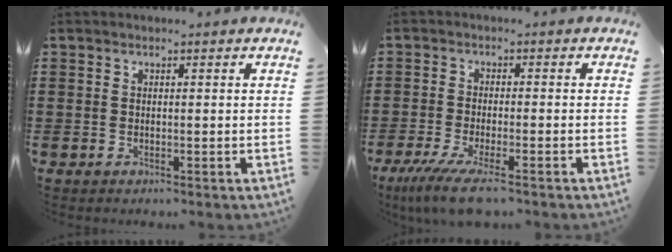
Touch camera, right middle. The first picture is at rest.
{"total": 5.9, "force": [-4.2, 0.5, 4.1], "torque": [-0.094, -0.021, -0.080]}